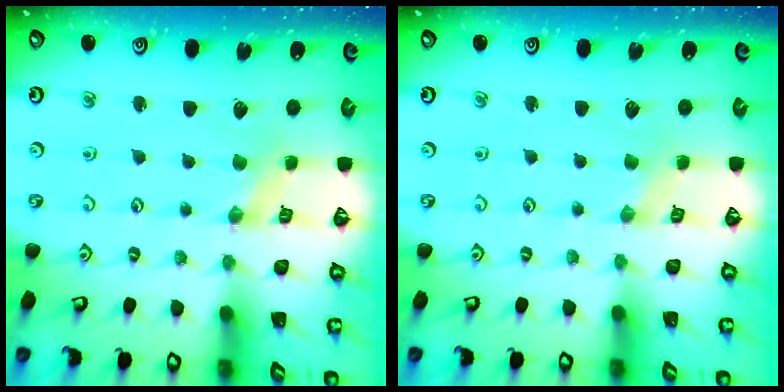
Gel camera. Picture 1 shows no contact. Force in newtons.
{"total": 0.0}